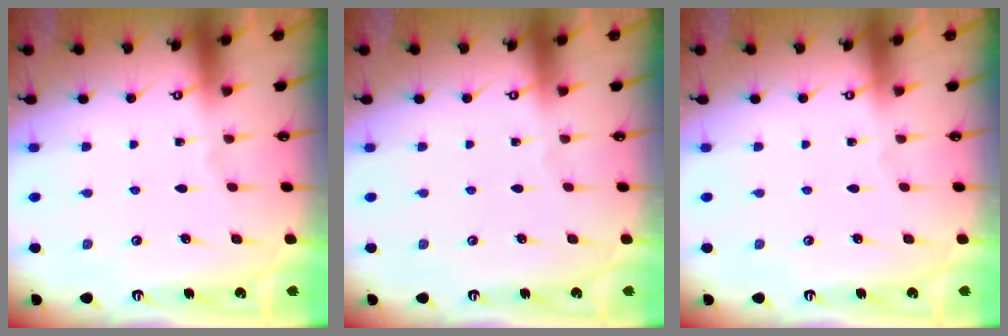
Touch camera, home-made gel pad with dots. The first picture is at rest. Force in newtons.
{"total": 0.0}
{"total": 0.0}